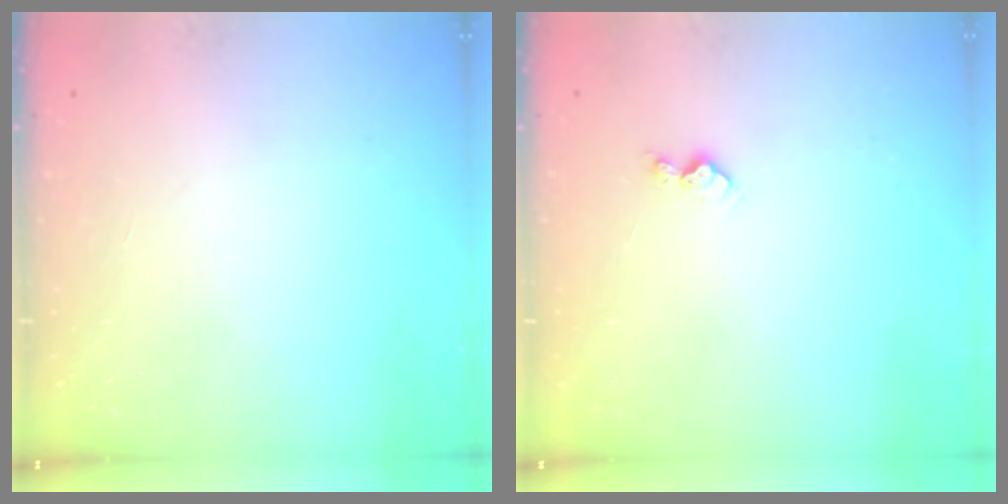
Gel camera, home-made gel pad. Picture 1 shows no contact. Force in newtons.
{"total": 3.8, "press": 3.8, "slide": 0.6}